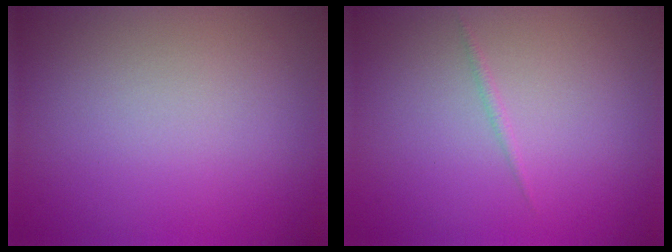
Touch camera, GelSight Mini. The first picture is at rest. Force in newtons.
{"total": 0.5, "press": 0.5, "slide": 0.0}